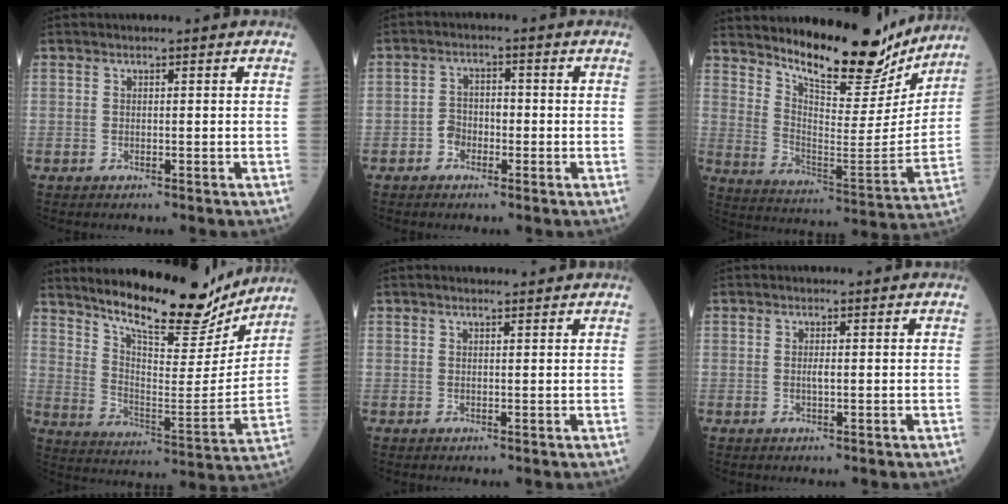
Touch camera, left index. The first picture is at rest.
{"total": 3.0, "force": [-1.3, 2.3, 1.4], "torque": [-0.024, 0.008, -0.030]}
{"total": 18.3, "force": [16.3, 3.9, 7.4], "torque": [-0.119, -0.041, 0.246]}
{"total": 19.6, "force": [17.2, 3.9, 8.6], "torque": [-0.139, -0.028, 0.260]}
{"total": 2.5, "force": [2.2, 0.3, 1.1], "torque": [-0.015, 0.019, 0.034]}
{"total": 1.0, "force": [0.1, 0.2, 0.9], "torque": [-0.020, -0.001, 0.001]}